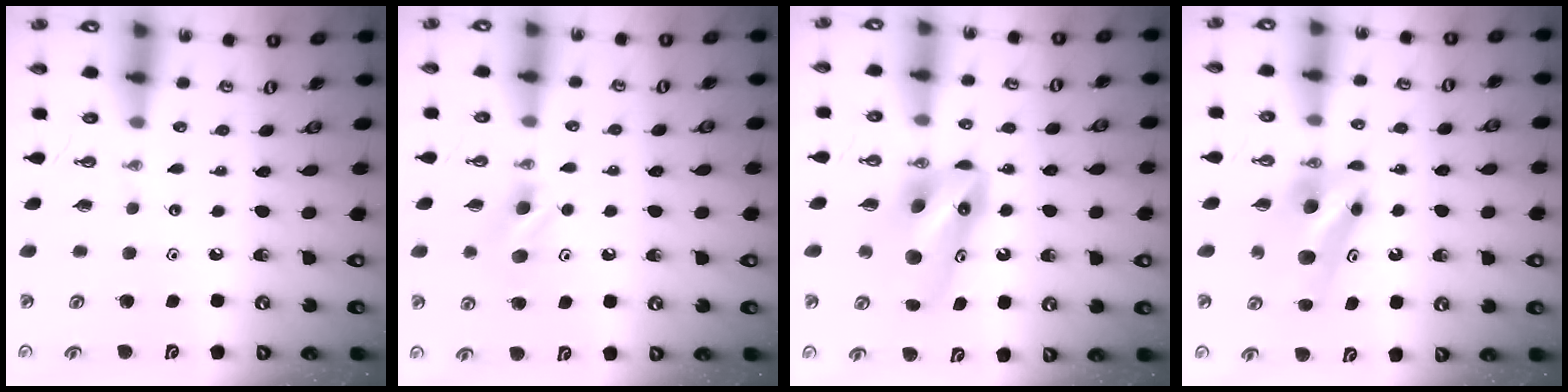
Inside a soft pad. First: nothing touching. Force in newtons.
{"total": 5.7, "press": 5.5, "slide": 1.5}
{"total": 9.7, "press": 9.6, "slide": 1.4}
{"total": 6.6, "press": 6.6, "slide": 0.5}